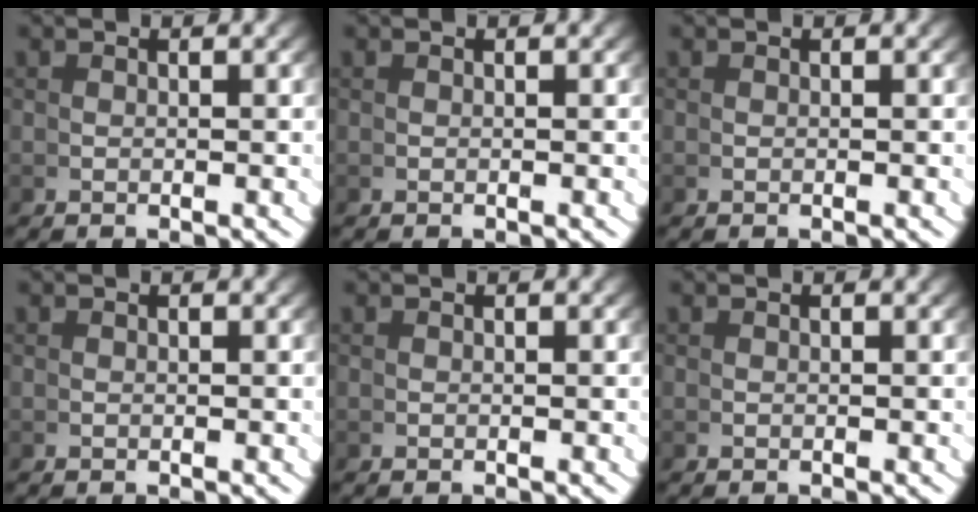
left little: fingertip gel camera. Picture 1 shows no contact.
{"total": 0.0}
{"total": 0.0}
{"total": 0.0}
{"total": 0.0}
{"total": 0.0}